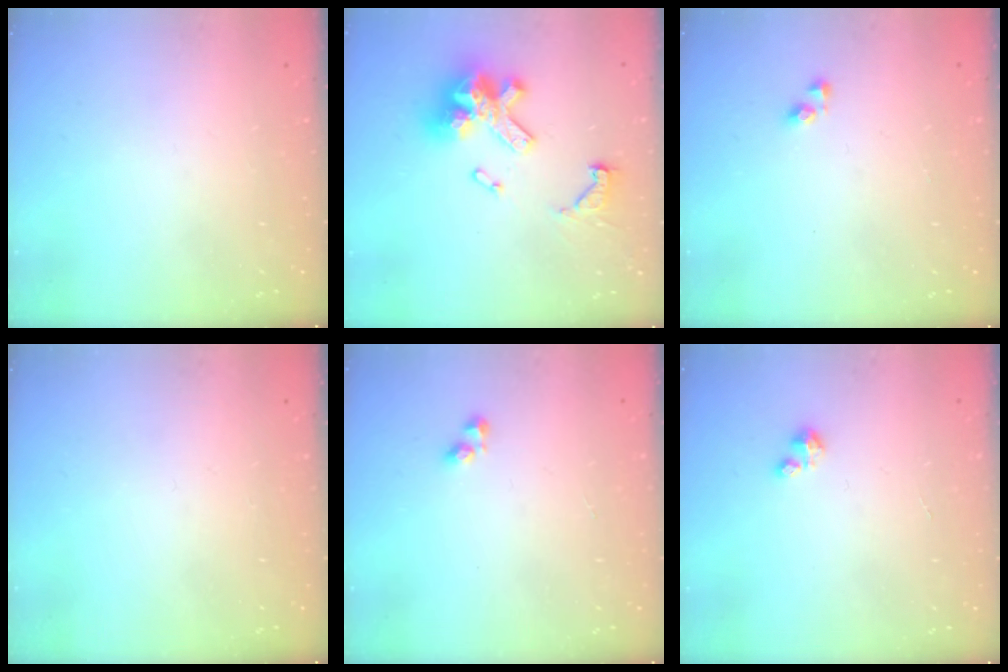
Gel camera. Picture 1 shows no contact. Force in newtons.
{"total": 15.0, "press": 15.0, "slide": 0.8}
{"total": 3.7, "press": 3.7, "slide": 0.5}
{"total": 0.0}
{"total": 2.4, "press": 2.3, "slide": 0.6}
{"total": 1.2, "press": 1.2, "slide": 0.2}